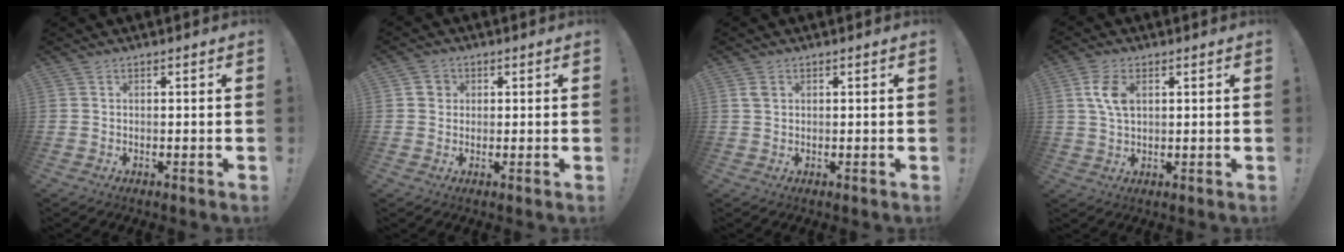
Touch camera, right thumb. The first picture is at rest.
{"total": 3.1, "force": [0.7, 2.9, 0.8], "torque": [-0.009, 0.004, 0.012]}
{"total": 1.9, "force": [0.8, 1.3, 1.1], "torque": [-0.022, 0.004, 0.015]}
{"total": 7.0, "force": [2.1, 4.2, 5.3], "torque": [-0.104, -0.003, 0.034]}